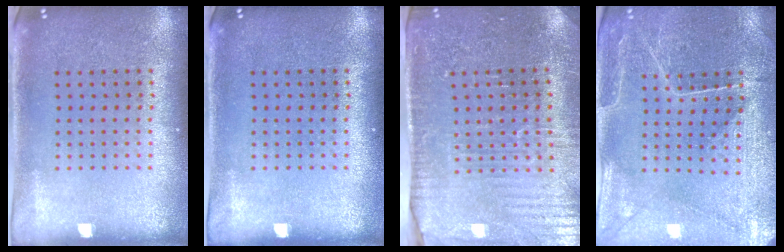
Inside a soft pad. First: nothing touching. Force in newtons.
{"total": 0.0}
{"total": 3.5, "press": 3.4, "slide": 0.5}
{"total": 1.1, "press": 1.0, "slide": 0.4}